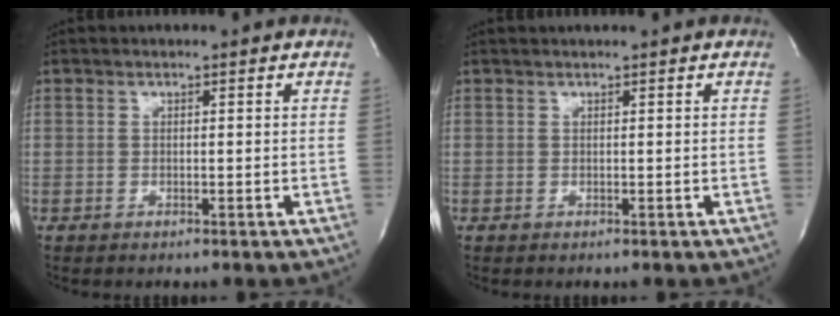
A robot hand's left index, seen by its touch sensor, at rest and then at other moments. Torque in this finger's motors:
{"motor_torque": [0.12, -0.08, -0.03, -0.01]}